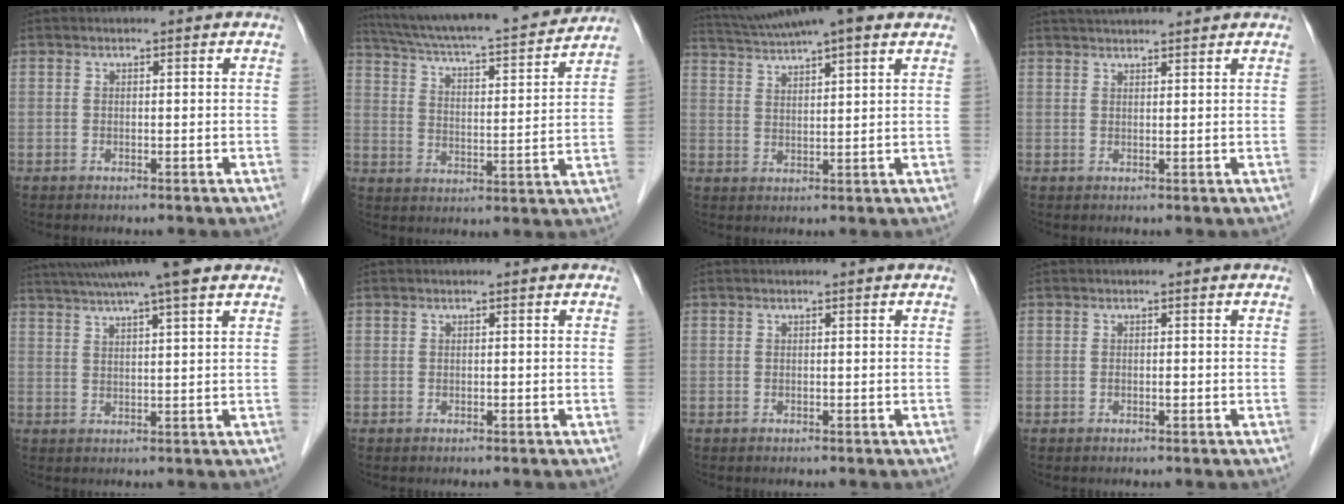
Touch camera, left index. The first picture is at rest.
{"total": 21.4, "force": [19.4, 1.2, 8.8], "torque": [-0.153, -0.007, 0.282]}
{"total": 12.4, "force": [10.3, 1.1, 6.8], "torque": [-0.124, 0.033, 0.156]}
{"total": 6.2, "force": [5.7, -0.2, 2.4], "torque": [-0.037, 0.033, 0.081]}
{"total": 12.2, "force": [9.8, 0.0, 7.2], "torque": [-0.128, 0.031, 0.140]}
{"total": 0.0}
{"total": 0.0}
{"total": 0.5, "force": [-0.2, 0.2, 0.4], "torque": [-0.009, 0.001, -0.003]}